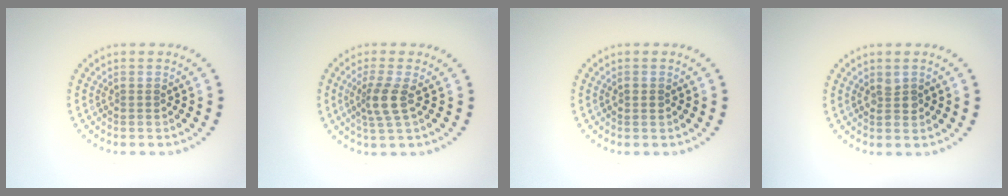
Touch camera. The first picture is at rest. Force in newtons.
{"total": 2.7, "press": 2.1, "slide": 1.7}
{"total": 1.0, "press": 1.0, "slide": 0.1}
{"total": 1.1, "press": 1.1, "slide": 0.2}